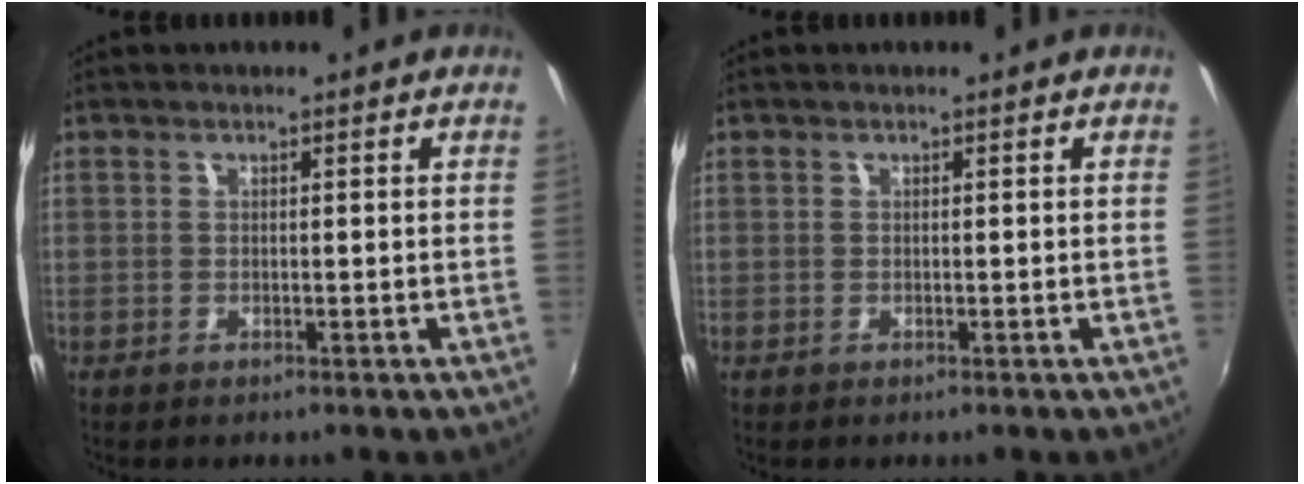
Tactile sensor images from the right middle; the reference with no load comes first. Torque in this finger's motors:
{"motor_torque": [0.07, 0.03, 0.02, 0.00]}